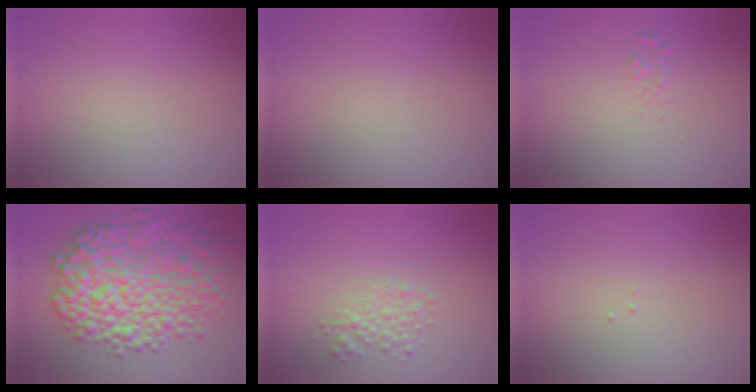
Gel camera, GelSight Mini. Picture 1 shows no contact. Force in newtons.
{"total": 0.0}
{"total": 0.7, "press": 0.7, "slide": 0.0}
{"total": 11.7, "press": 11.7, "slide": 0.2}
{"total": 2.0, "press": 2.0, "slide": 0.1}
{"total": 0.0}